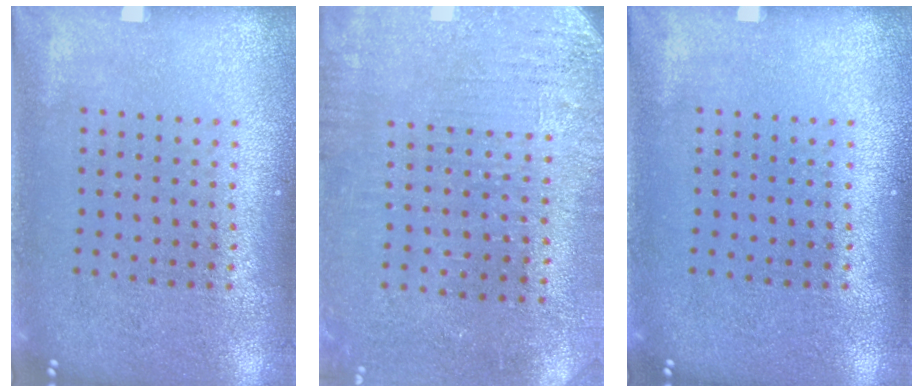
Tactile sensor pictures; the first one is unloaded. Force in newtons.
{"total": 3.1, "press": 2.6, "slide": 1.6}
{"total": 0.0}